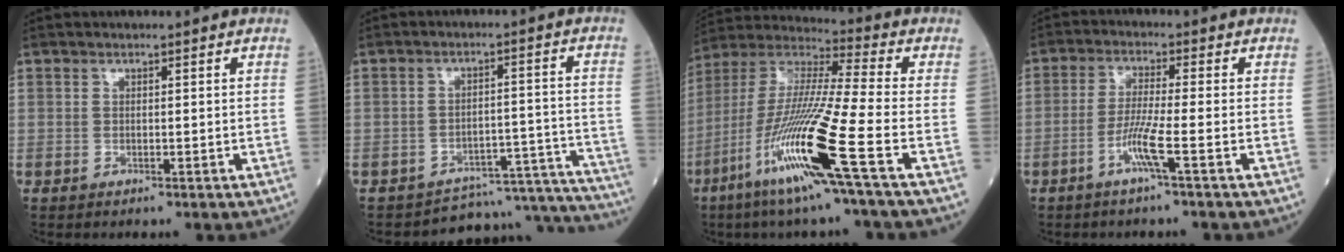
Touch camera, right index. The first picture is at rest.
{"total": 16.2, "force": [-16.2, 1.3, 0.4], "torque": [0.024, 0.050, -0.203]}
{"total": 18.5, "force": [-7.9, -1.0, 16.7], "torque": [-0.360, -0.040, -0.162]}
{"total": 5.1, "force": [-2.3, -0.8, 4.4], "torque": [-0.091, -0.007, -0.051]}